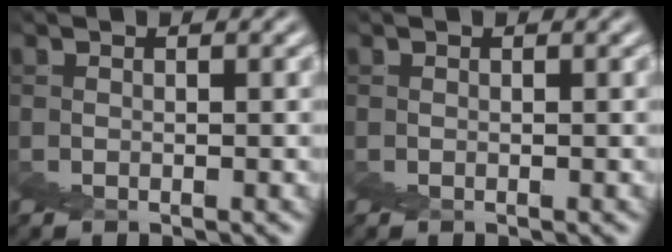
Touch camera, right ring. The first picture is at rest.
{"total": 0.0}